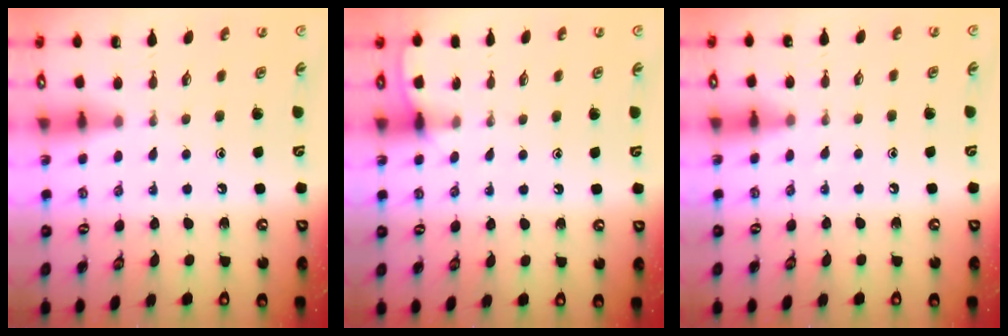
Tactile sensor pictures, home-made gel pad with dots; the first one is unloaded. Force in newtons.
{"total": 4.0, "press": 3.9, "slide": 0.5}
{"total": 5.2, "press": 5.2, "slide": 0.5}